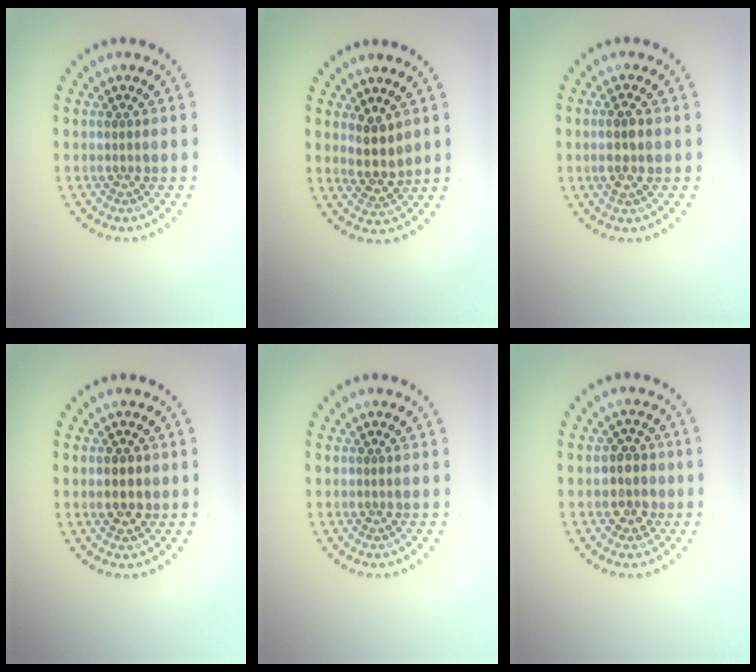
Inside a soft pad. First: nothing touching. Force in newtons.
{"total": 2.7, "press": 2.3, "slide": 1.5}
{"total": 2.3, "press": 2.1, "slide": 0.8}
{"total": 1.8, "press": 1.8, "slide": 0.2}
{"total": 0.0}
{"total": 2.2, "press": 2.1, "slide": 0.7}